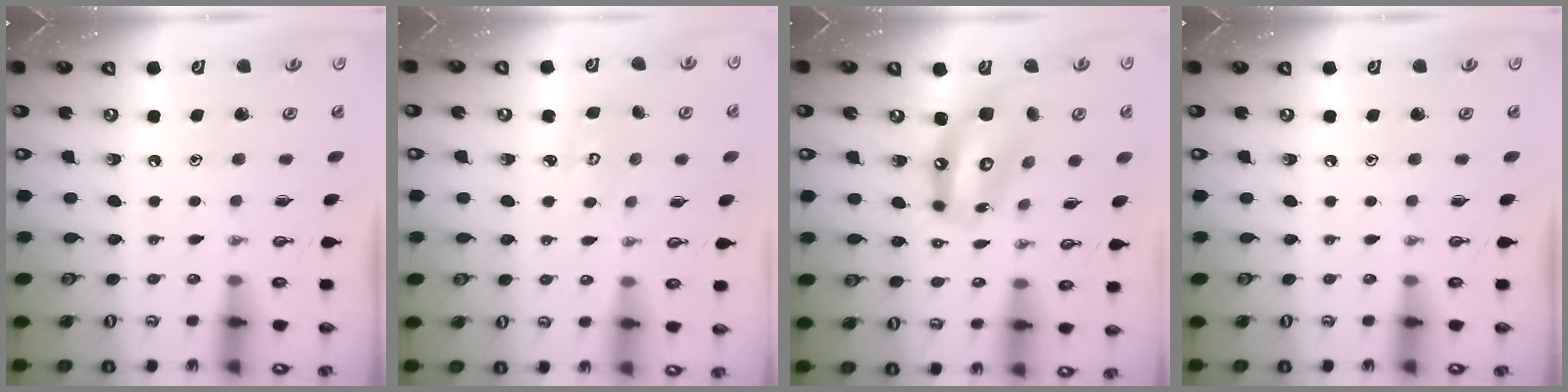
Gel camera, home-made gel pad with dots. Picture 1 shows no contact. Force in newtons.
{"total": 3.8, "press": 3.7, "slide": 0.3}
{"total": 15.2, "press": 15.1, "slide": 1.7}
{"total": 0.0}